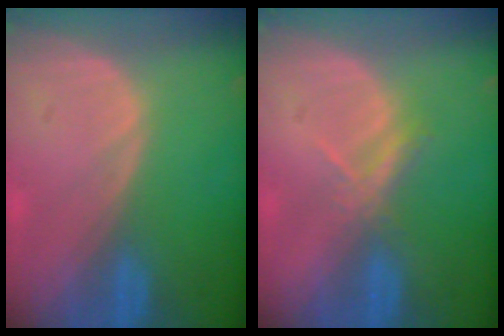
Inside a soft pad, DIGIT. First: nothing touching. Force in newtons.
{"total": 2.6, "press": 2.5, "slide": 0.9}